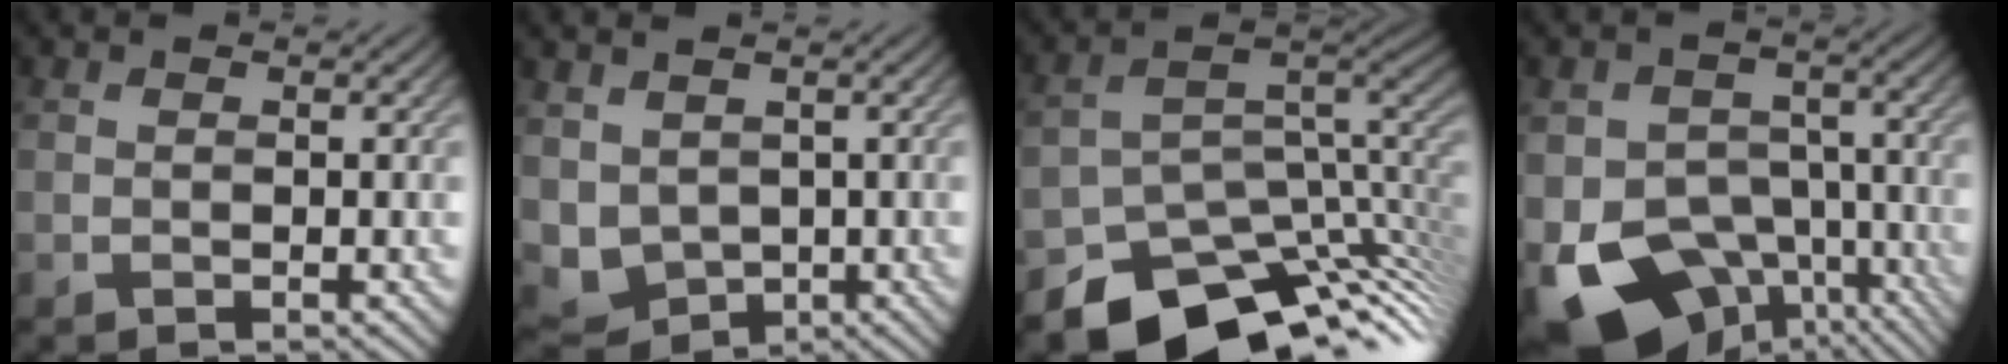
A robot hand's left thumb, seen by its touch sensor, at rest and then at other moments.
{"total": 5.1, "force": [0.8, 4.3, 2.7], "torque": [-0.084, -0.023, 0.019]}
{"total": 12.5, "force": [-8.3, 7.2, 5.9], "torque": [-0.110, -0.025, -0.122]}
{"total": 15.0, "force": [-8.1, 10.3, 7.2], "torque": [-0.132, -0.043, -0.107]}